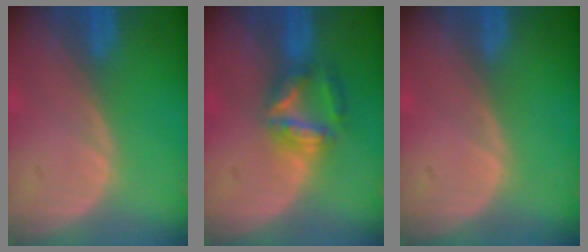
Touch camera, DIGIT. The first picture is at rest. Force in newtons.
{"total": 5.7, "press": 5.6, "slide": 1.4}
{"total": 0.0}